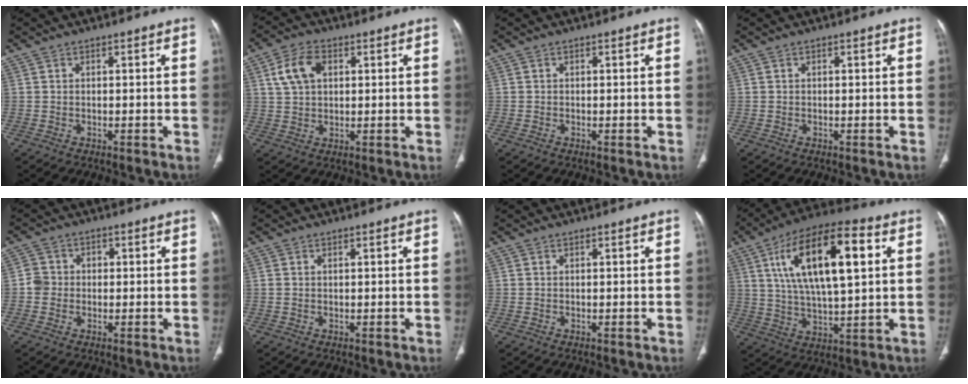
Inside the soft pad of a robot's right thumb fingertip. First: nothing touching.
{"total": 7.2, "force": [2.4, 4.7, 4.9], "torque": [-0.090, 0.007, 0.044]}
{"total": 0.0}
{"total": 0.0}
{"total": 3.7, "force": [-0.5, 3.5, 1.0], "torque": [0.001, 0.012, -0.015]}
{"total": 0.6, "force": [0.2, 0.3, 0.4], "torque": [-0.016, 0.012, 0.009]}
{"total": 0.0}
{"total": 20.1, "force": [6.0, 7.6, 17.6], "torque": [-0.301, 0.004, 0.098]}